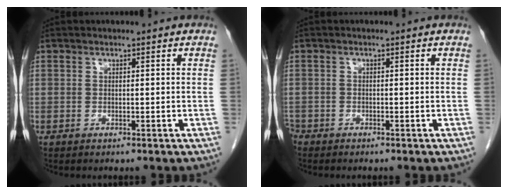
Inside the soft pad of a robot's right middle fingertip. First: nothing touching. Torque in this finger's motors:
{"motor_torque": [0.32, -0.31, 0.10, -0.01]}